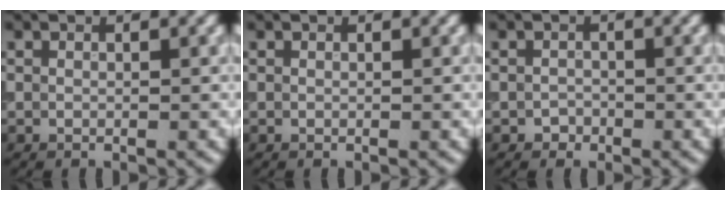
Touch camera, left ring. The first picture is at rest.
{"total": 0.0}
{"total": 0.8, "force": [-0.6, 0.4, -0.2], "torque": [0.007, 0.000, -0.010]}